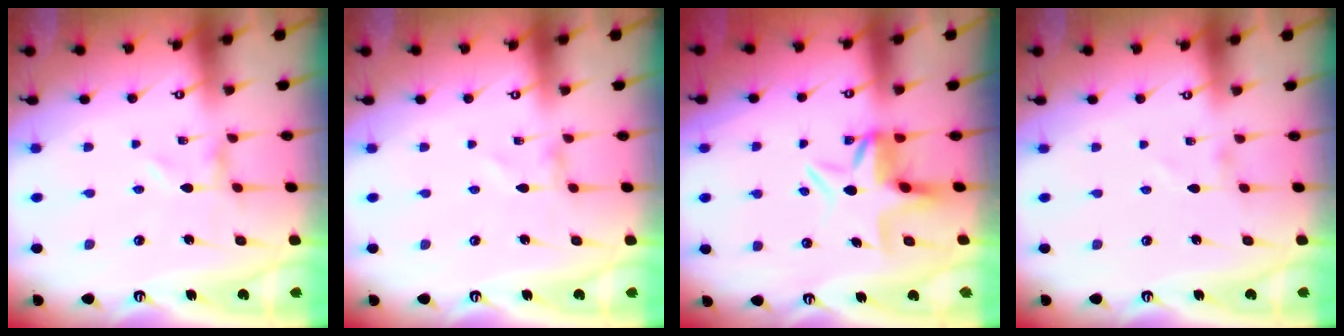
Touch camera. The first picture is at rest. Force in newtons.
{"total": 0.8, "press": 0.8, "slide": 0.1}
{"total": 6.2, "press": 6.2, "slide": 0.7}
{"total": 1.0, "press": 1.0, "slide": 0.1}